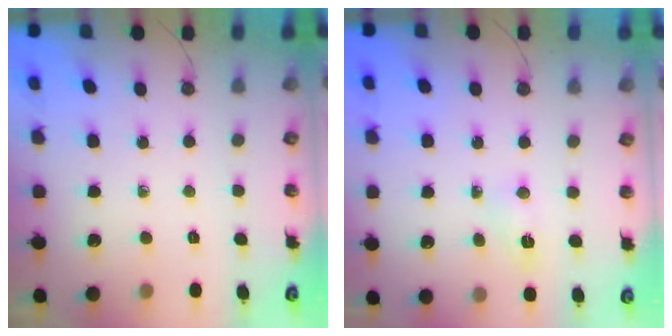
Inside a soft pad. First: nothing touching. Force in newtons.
{"total": 3.6, "press": 3.3, "slide": 1.4}